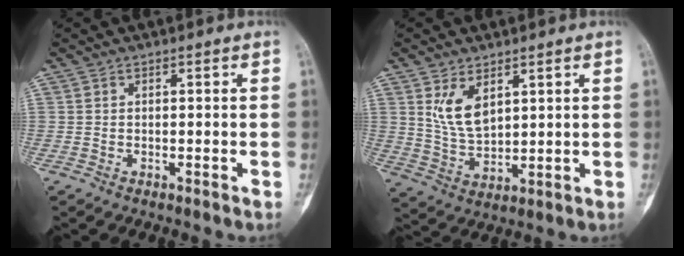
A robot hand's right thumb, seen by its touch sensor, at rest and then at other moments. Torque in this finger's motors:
{"motor_torque": [-0.41, 0.46, 0.26, 0.29, 0.13]}